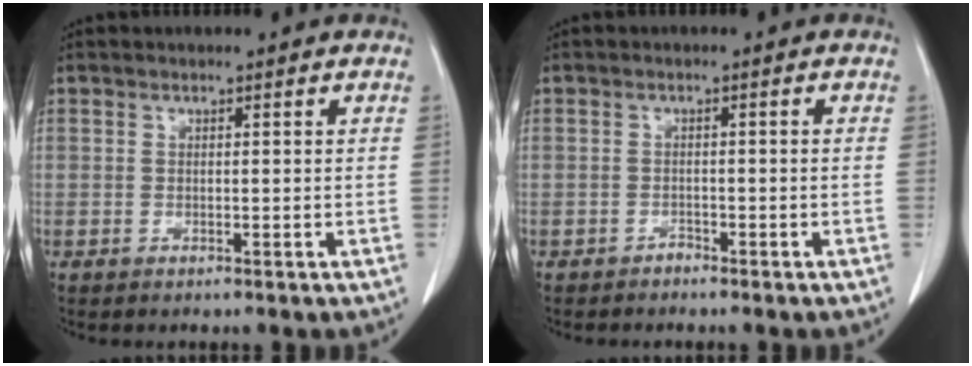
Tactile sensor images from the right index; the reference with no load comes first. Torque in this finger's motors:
{"motor_torque": [-0.09, -0.02, -0.05, -0.03]}